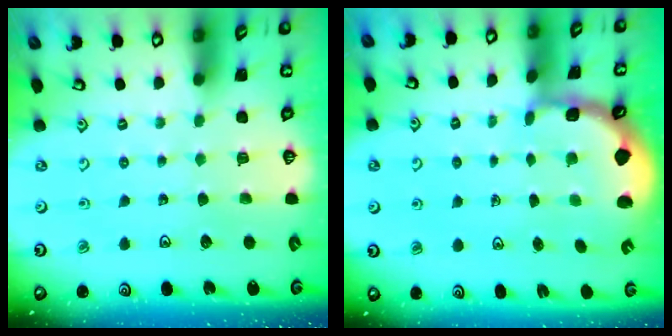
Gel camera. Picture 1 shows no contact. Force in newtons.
{"total": 1.8, "press": 1.7, "slide": 0.5}